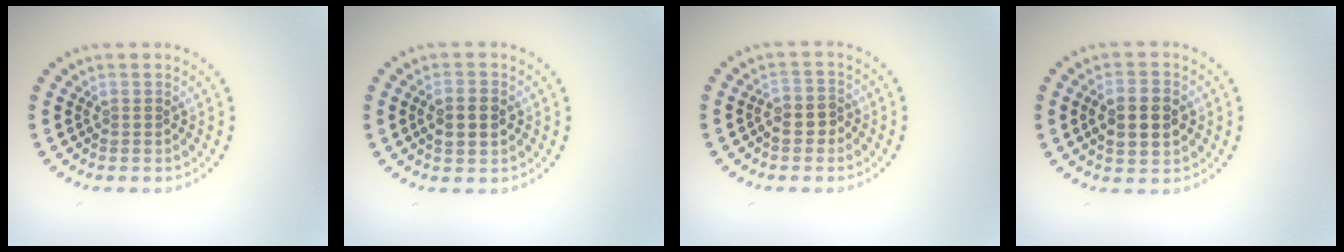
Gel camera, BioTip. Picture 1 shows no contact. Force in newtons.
{"total": 2.6, "press": 2.6, "slide": 0.1}
{"total": 2.4, "press": 2.2, "slide": 0.8}
{"total": 4.5, "press": 4.5, "slide": 0.2}